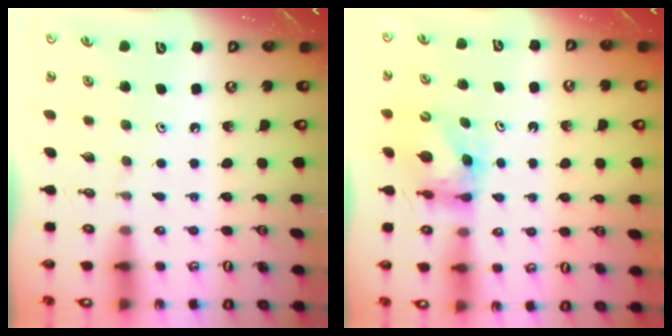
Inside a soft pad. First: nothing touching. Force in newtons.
{"total": 6.1, "press": 6.1, "slide": 0.6}